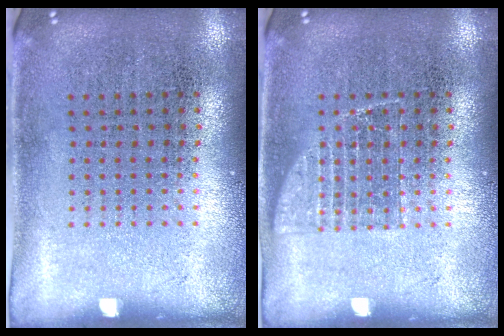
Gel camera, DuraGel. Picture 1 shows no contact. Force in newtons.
{"total": 1.6, "press": 1.5, "slide": 0.3}